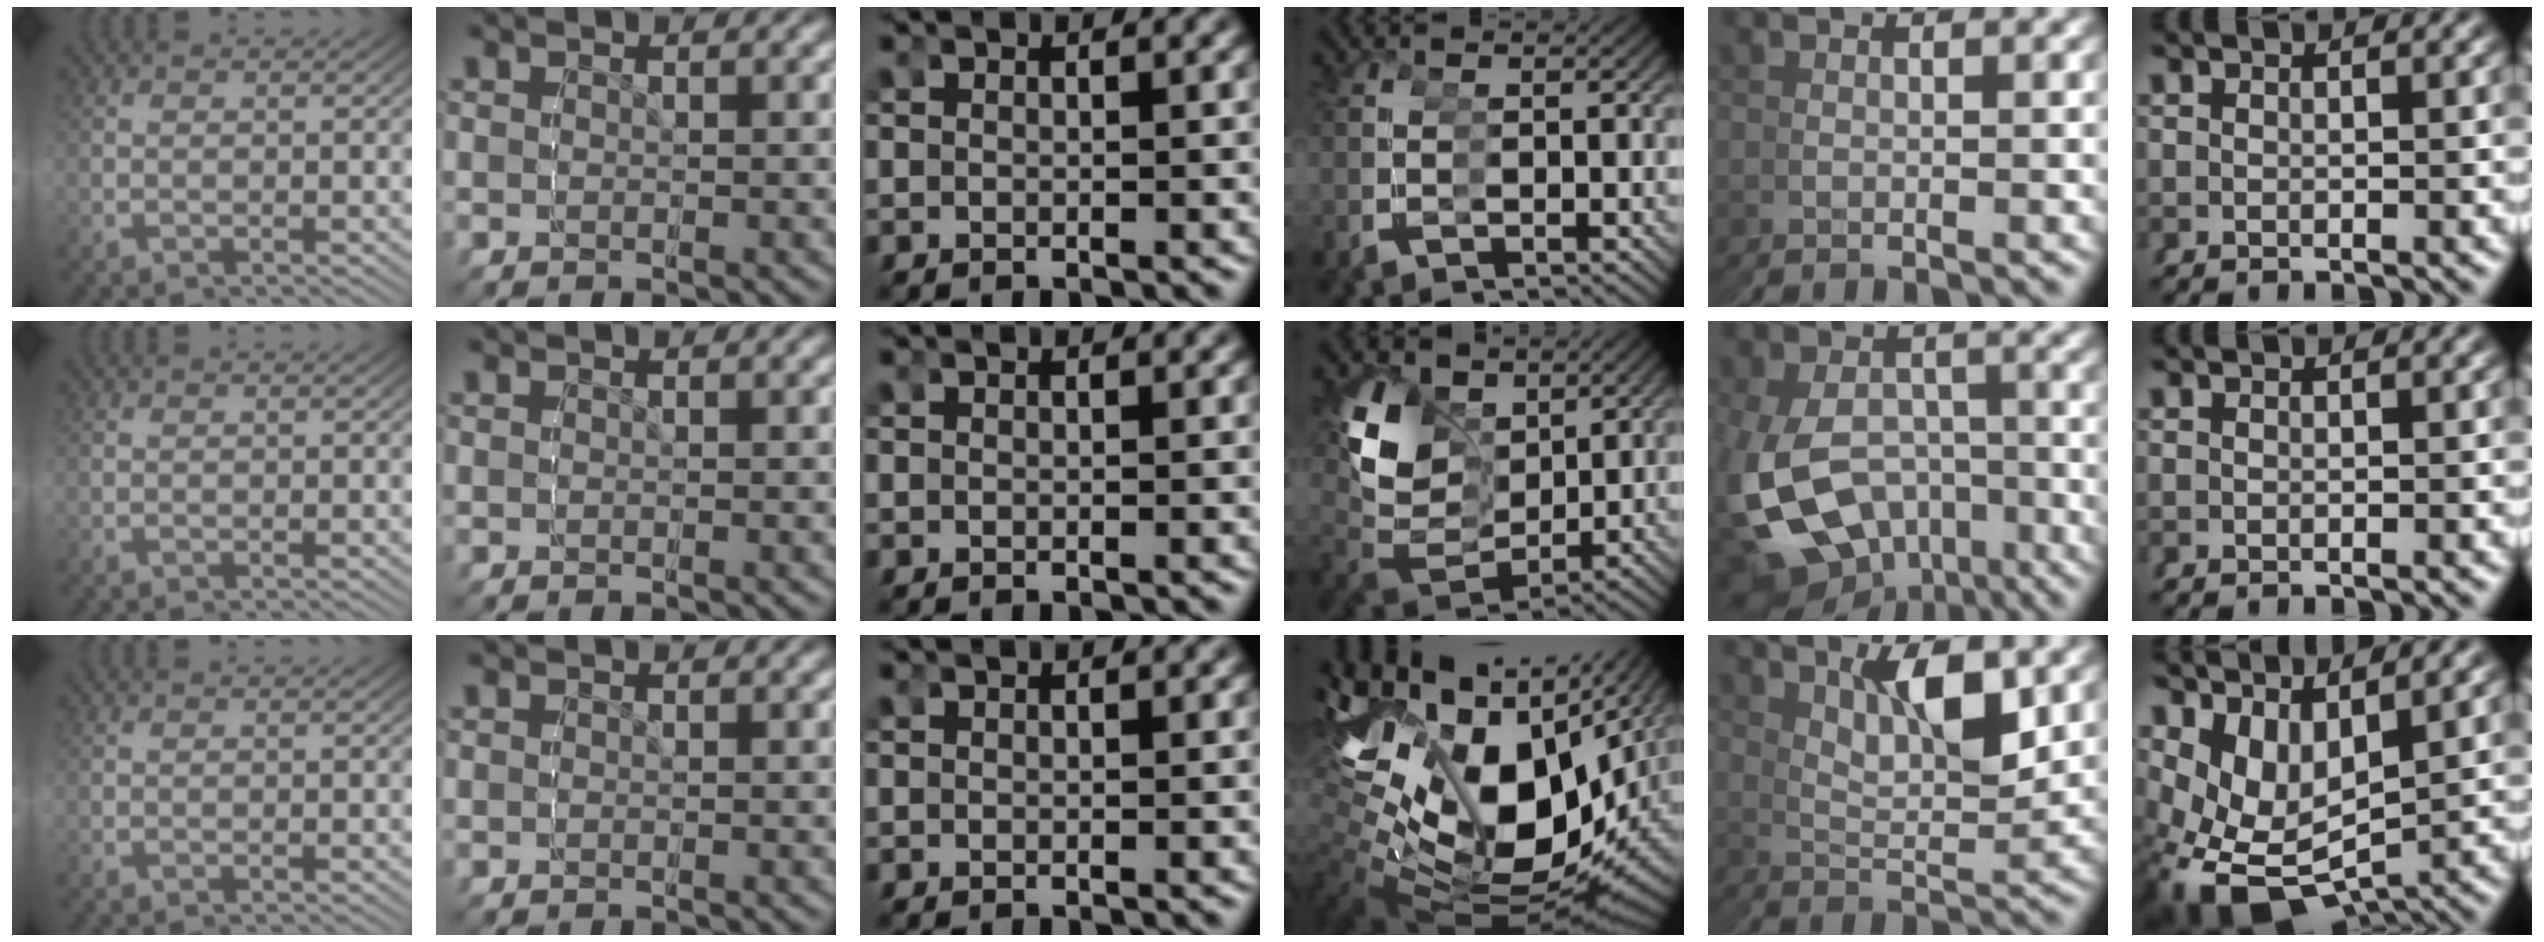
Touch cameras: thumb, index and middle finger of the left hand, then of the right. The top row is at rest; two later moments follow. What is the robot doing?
{"motion": "grasp_and_lifting", "object": "glasses"}